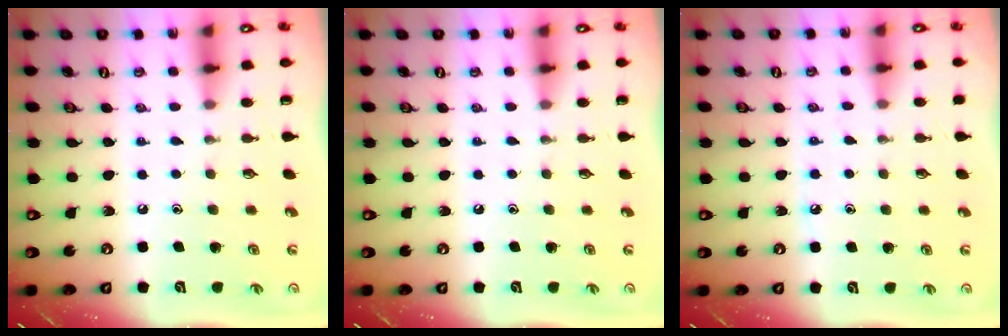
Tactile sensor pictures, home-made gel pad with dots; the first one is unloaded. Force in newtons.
{"total": 0.0}
{"total": 4.9, "press": 4.9, "slide": 0.7}